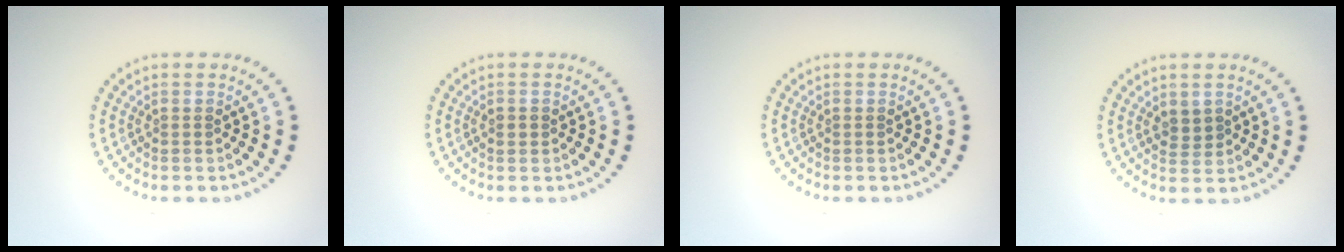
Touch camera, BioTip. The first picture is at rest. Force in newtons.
{"total": 1.0, "press": 1.0, "slide": 0.1}
{"total": 0.0}
{"total": 1.1, "press": 0.9, "slide": 0.5}